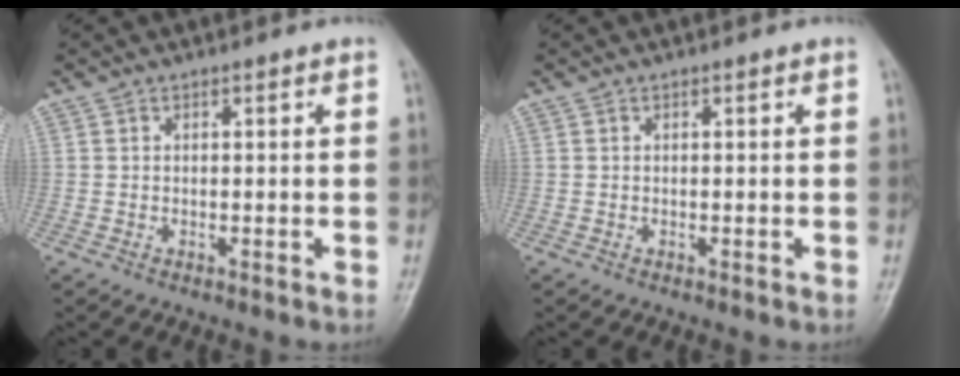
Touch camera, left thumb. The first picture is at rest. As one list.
[{"total": 0.0}]